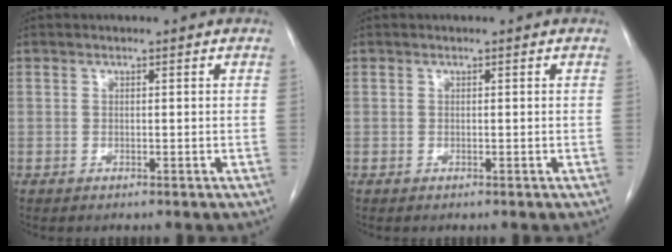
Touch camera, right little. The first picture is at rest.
{"total": 0.0}